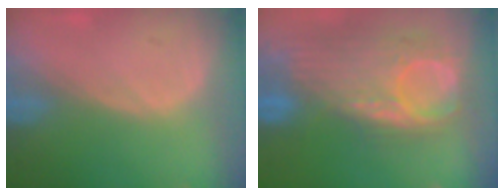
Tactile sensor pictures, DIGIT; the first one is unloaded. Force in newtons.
{"total": 11.9, "press": 10.4, "slide": 5.8}